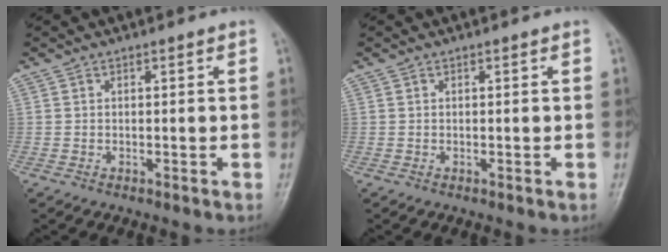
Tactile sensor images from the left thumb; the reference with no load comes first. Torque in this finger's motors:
{"motor_torque": [0.00, 0.00, -0.01, -0.02, 0.00]}